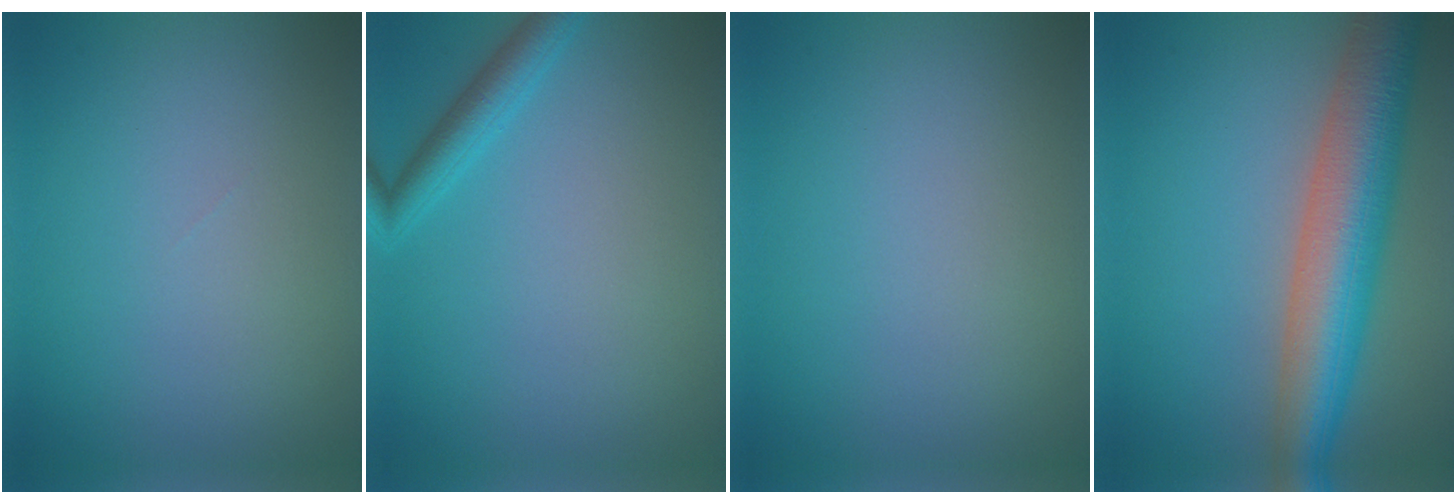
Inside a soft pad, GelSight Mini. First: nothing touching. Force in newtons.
{"total": 2.5, "press": 2.4, "slide": 0.1}
{"total": 0.0}
{"total": 9.3, "press": 9.3, "slide": 0.4}